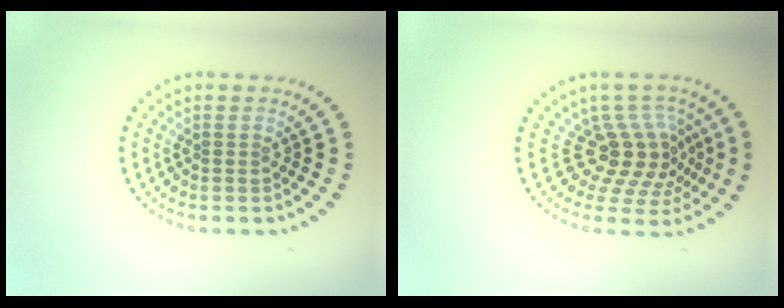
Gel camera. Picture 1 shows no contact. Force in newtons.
{"total": 4.5, "press": 3.2, "slide": 3.1}